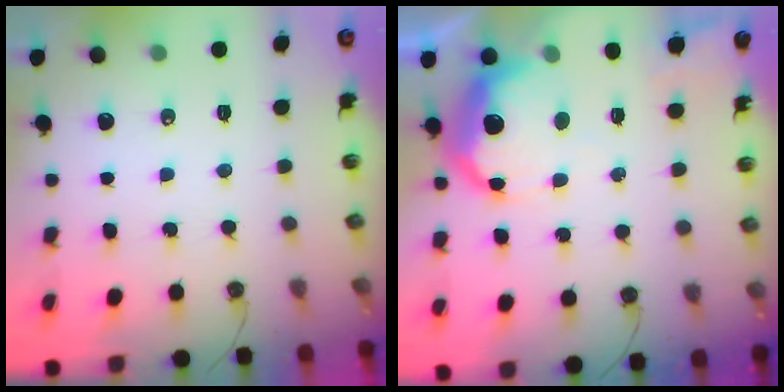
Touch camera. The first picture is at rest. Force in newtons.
{"total": 18.8, "press": 18.7, "slide": 1.4}